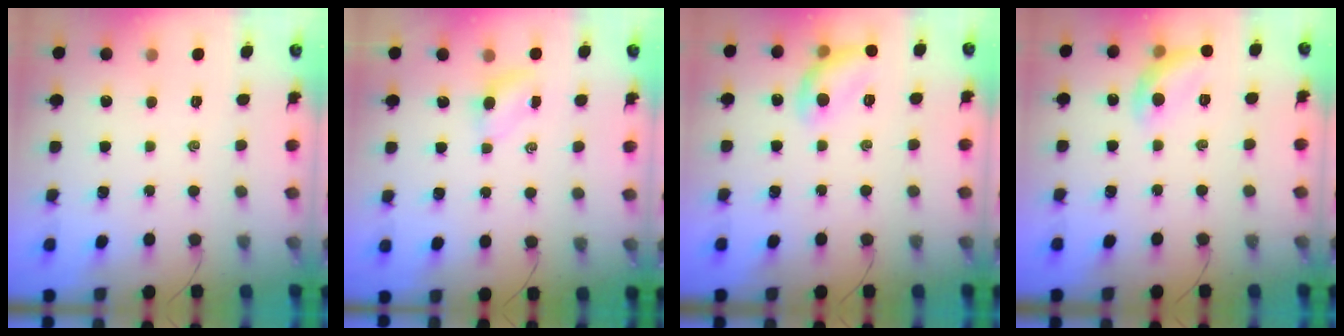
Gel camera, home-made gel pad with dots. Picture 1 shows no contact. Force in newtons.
{"total": 4.0, "press": 3.8, "slide": 1.0}
{"total": 10.7, "press": 10.7, "slide": 0.5}
{"total": 9.9, "press": 9.9, "slide": 0.2}